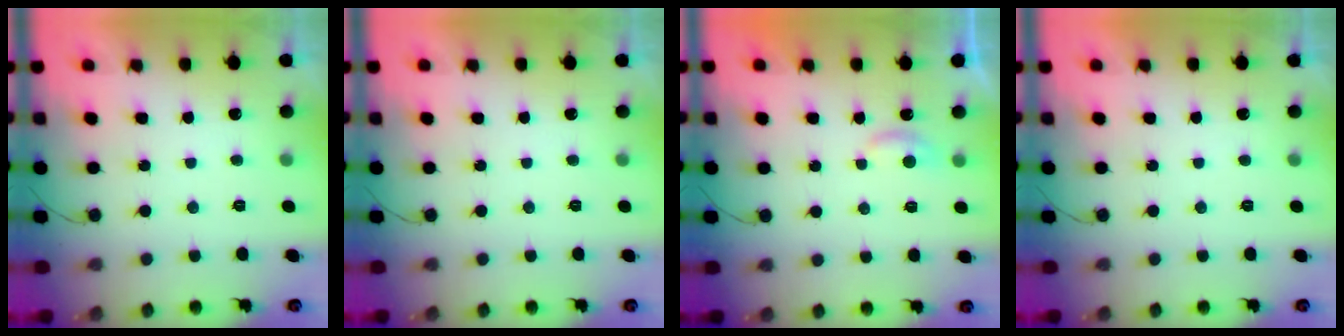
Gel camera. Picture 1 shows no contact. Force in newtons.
{"total": 0.0}
{"total": 3.5, "press": 3.4, "slide": 0.3}
{"total": 0.0}